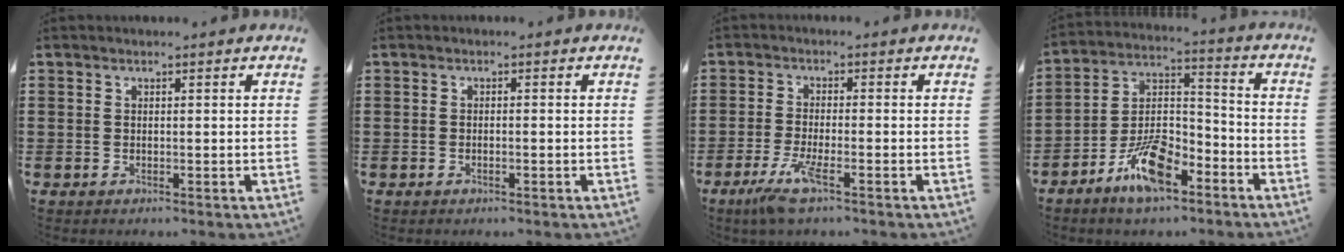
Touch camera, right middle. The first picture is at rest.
{"total": 0.7, "force": [-0.3, 0.1, 0.6], "torque": [-0.011, 0.000, -0.007]}
{"total": 5.0, "force": [-2.8, 0.6, 4.1], "torque": [-0.092, -0.015, -0.052]}
{"total": 10.8, "force": [-7.0, 4.4, 6.9], "torque": [-0.139, 0.018, -0.130]}